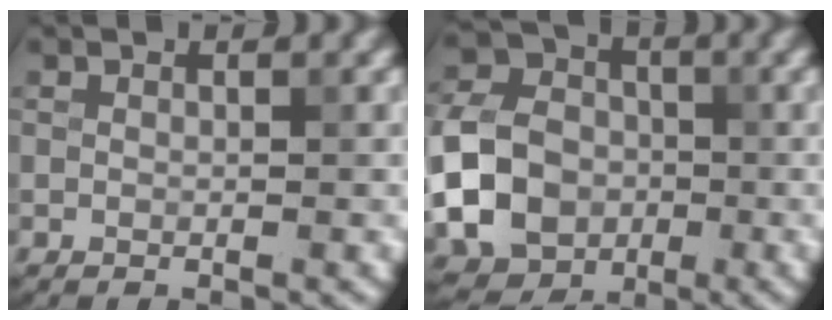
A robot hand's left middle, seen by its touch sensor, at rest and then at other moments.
{"total": 9.6, "force": [-2.1, 7.7, 5.3], "torque": [-0.120, 0.002, -0.054]}